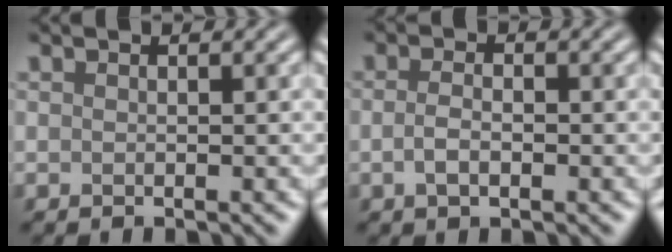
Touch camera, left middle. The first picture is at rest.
{"total": 1.9, "force": [-0.5, 1.0, 1.6], "torque": [-0.034, -0.001, -0.012]}